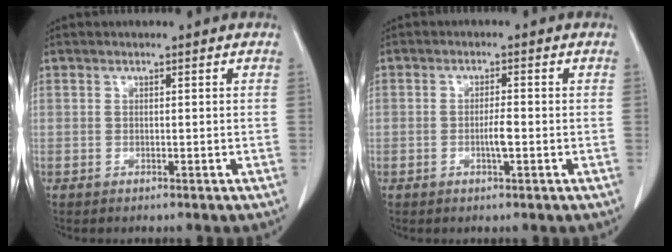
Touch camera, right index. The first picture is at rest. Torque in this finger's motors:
{"motor_torque": [0.52, 0.15, 0.28, 0.10]}